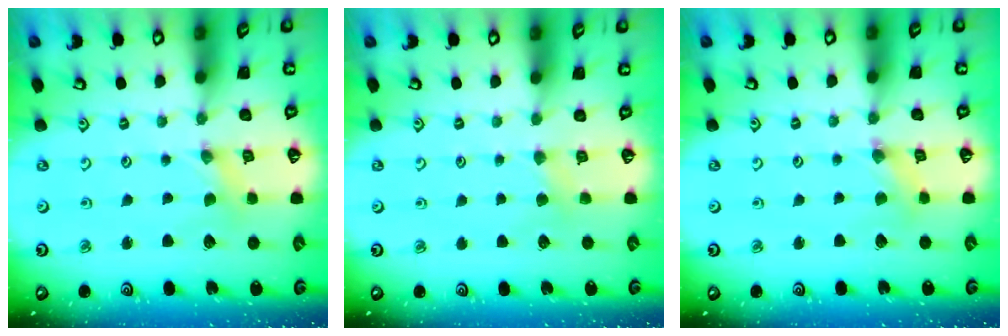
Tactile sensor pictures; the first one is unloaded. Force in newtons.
{"total": 3.3, "press": 3.2, "slide": 0.6}
{"total": 1.4, "press": 1.3, "slide": 0.3}